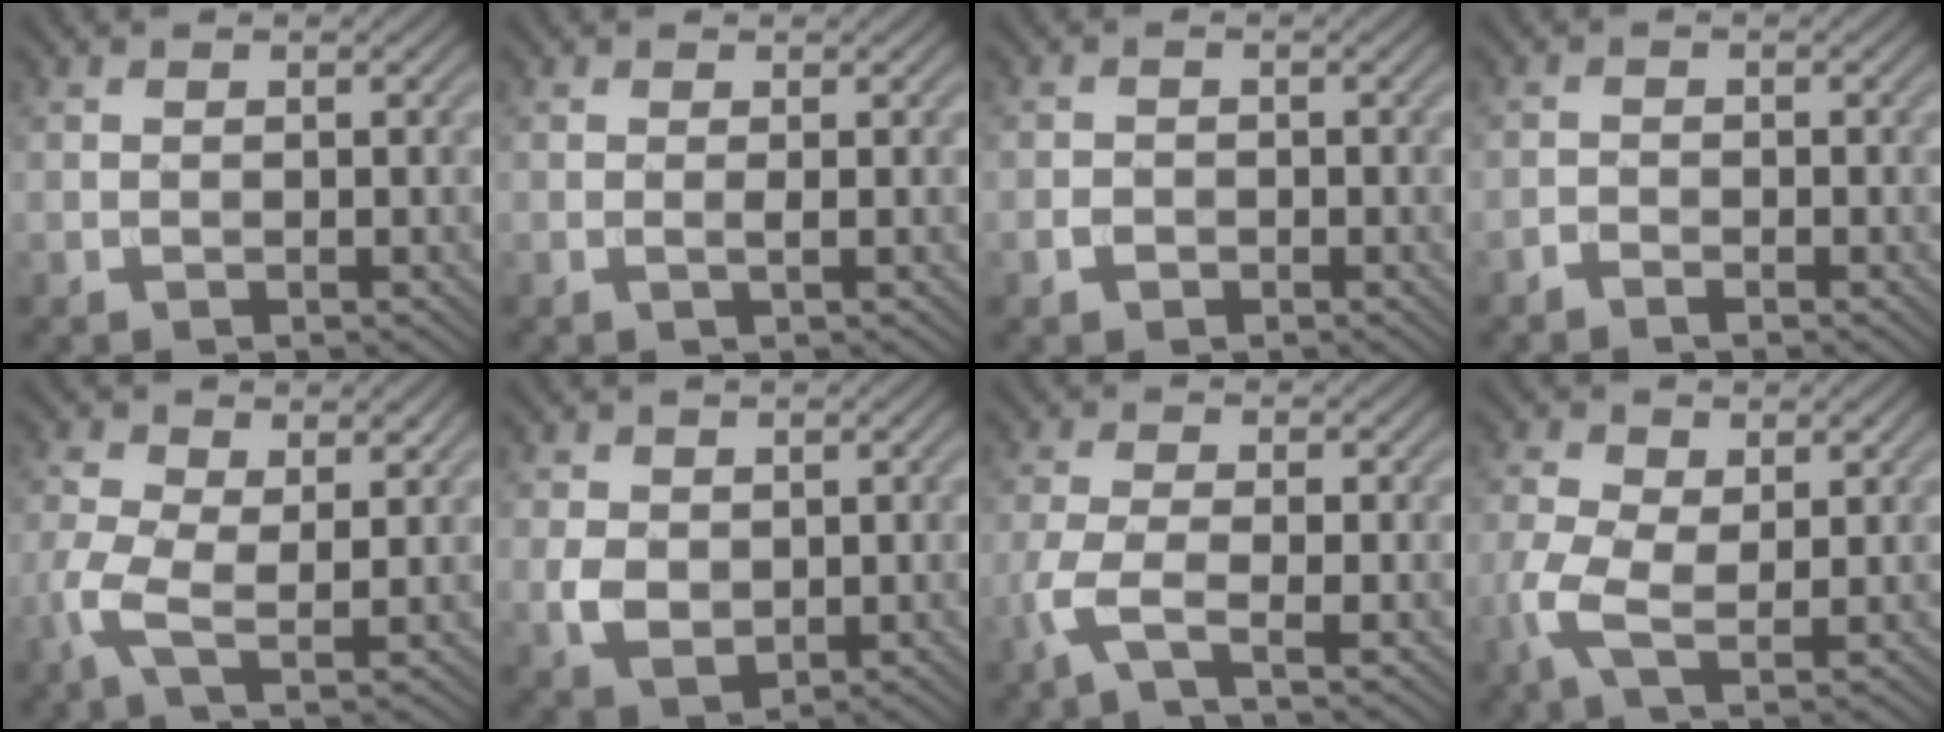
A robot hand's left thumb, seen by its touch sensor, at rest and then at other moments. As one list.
[{"total": 0.8, "force": [0.1, -0.1, 0.7], "torque": [-0.020, 0.000, -0.003]}, {"total": 1.3, "force": [-0.7, 1.0, 0.6], "torque": [-0.010, 0.000, -0.016]}, {"total": 1.1, "force": [-0.9, 0.2, 0.5], "torque": [-0.010, -0.001, -0.021]}, {"total": 5.4, "force": [-0.4, 2.4, 4.8], "torque": [-0.125, -0.002, -0.010]}, {"total": 3.7, "force": [0.6, 2.8, 2.4], "torque": [-0.057, -0.005, 0.015]}, {"total": 4.1, "force": [-2.0, 0.9, 3.5], "torque": [-0.083, -0.002, -0.052]}, {"total": 5.1, "force": [-0.4, 2.5, 4.4], "torque": [-0.120, -0.001, -0.010]}]